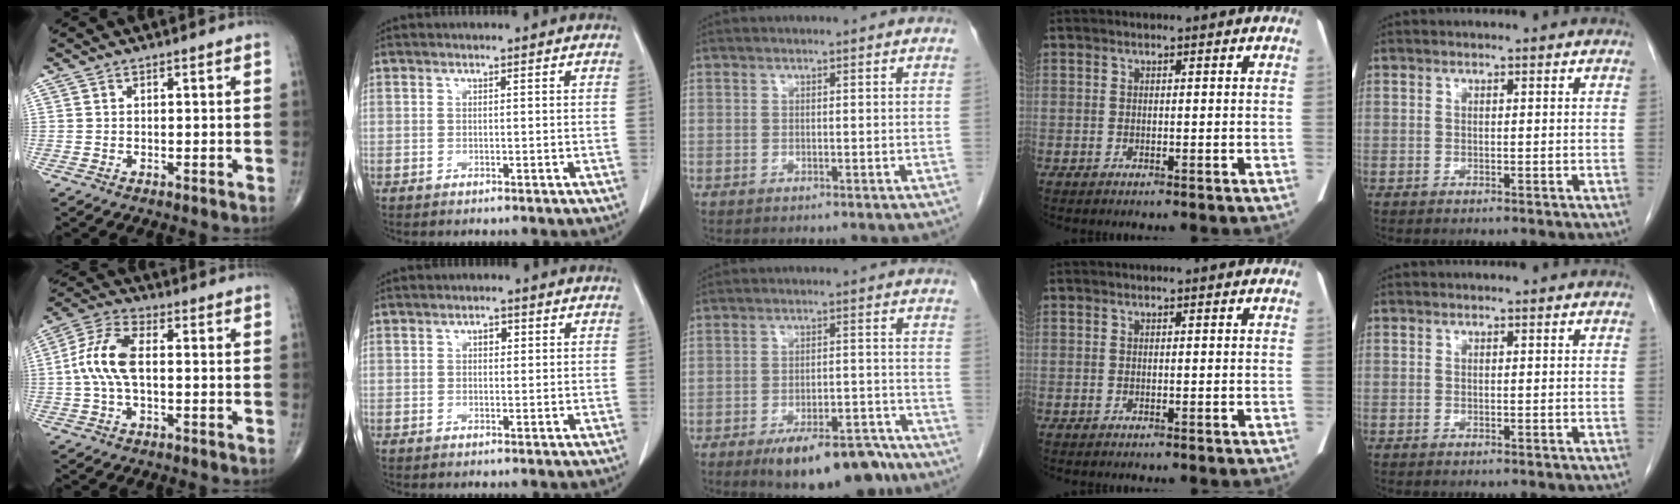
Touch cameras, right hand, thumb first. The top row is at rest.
{"thumb": {"total": 9.6, "force": [0.0, 4.7, 8.4], "torque": [-0.190, 0.026, -0.004]}, "index": {"total": 1.5, "force": [0.4, 0.9, 1.1], "torque": [-0.015, 0.004, 0.005]}, "middle": {"total": 12.7, "force": [-9.4, 4.5, 7.4], "torque": [-0.085, 0.012, -0.138]}}